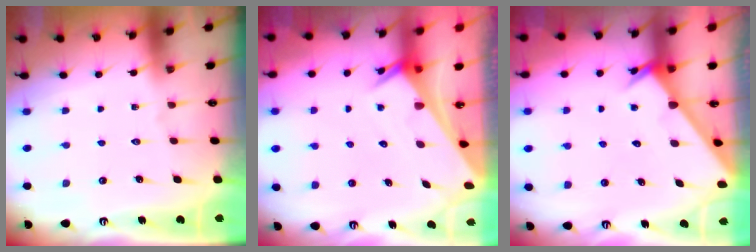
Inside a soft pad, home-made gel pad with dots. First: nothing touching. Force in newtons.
{"total": 2.6, "press": 2.6, "slide": 0.1}
{"total": 3.8, "press": 3.8, "slide": 0.4}